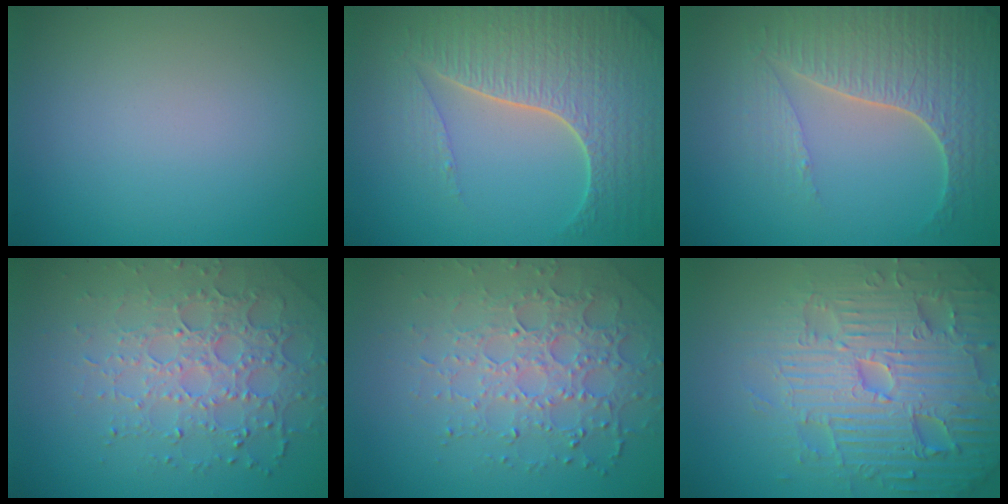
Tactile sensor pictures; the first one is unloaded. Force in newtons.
{"total": 7.5, "press": 5.6, "slide": 5.0}
{"total": 5.9, "press": 4.8, "slide": 3.4}
{"total": 4.9, "press": 4.3, "slide": 2.4}
{"total": 4.9, "press": 4.2, "slide": 2.4}
{"total": 7.9, "press": 7.7, "slide": 1.8}